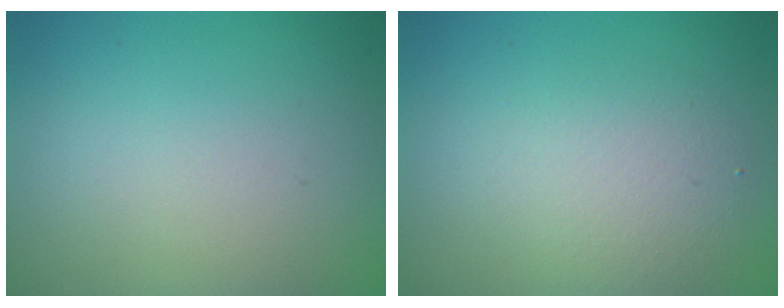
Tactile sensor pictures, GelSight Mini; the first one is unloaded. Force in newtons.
{"total": 2.8, "press": 2.8, "slide": 0.1}